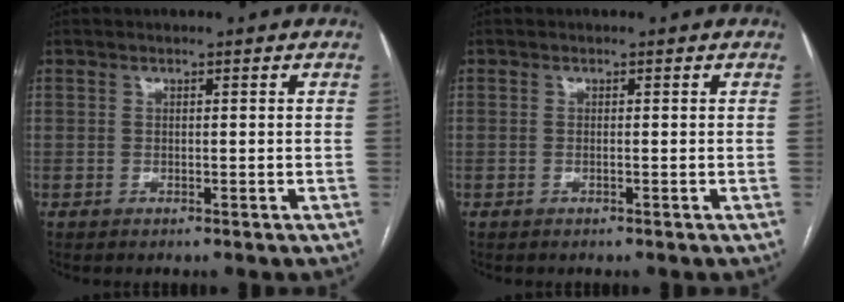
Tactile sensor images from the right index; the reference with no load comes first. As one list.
[{"total": 0.0}]